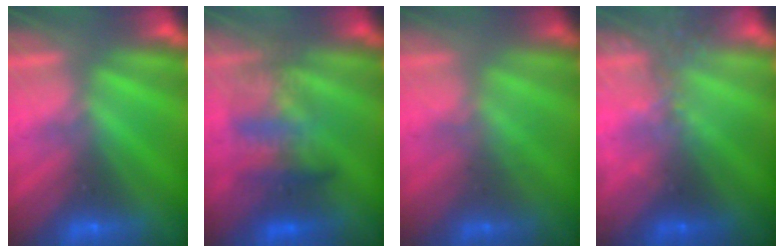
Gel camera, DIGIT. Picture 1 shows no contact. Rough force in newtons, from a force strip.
{"total": 3.8}
{"total": 1.8}
{"total": 2.4}